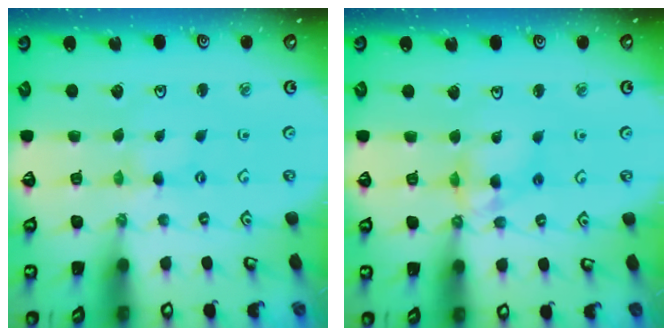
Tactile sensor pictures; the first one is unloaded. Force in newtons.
{"total": 9.1, "press": 9.0, "slide": 1.1}